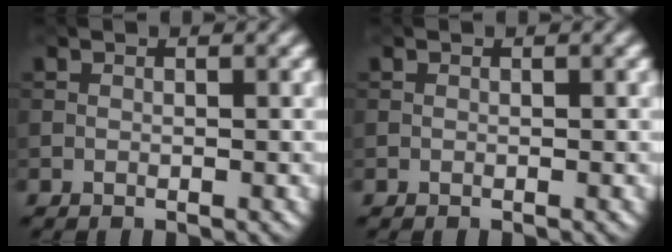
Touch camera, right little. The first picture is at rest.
{"total": 0.0}